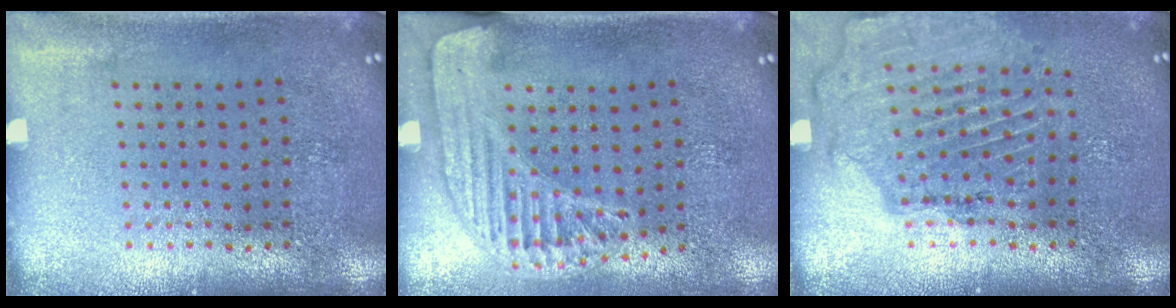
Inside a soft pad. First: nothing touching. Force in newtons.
{"total": 1.5, "press": 1.5, "slide": 0.3}
{"total": 1.6, "press": 1.5, "slide": 0.3}